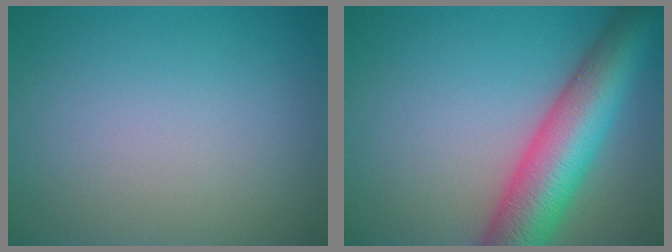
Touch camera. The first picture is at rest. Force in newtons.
{"total": 9.9, "press": 9.9, "slide": 0.4}